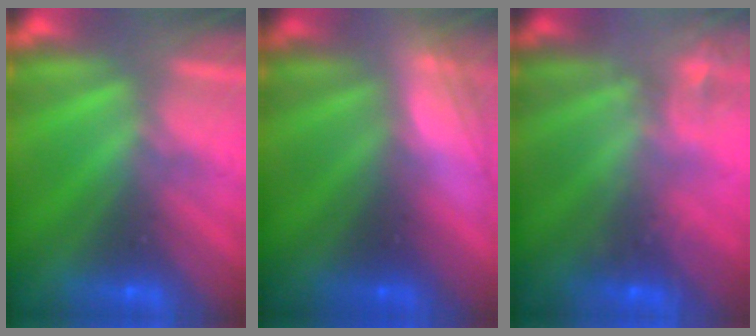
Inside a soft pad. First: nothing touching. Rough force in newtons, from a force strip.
{"total": 2.8}
{"total": 2.1}